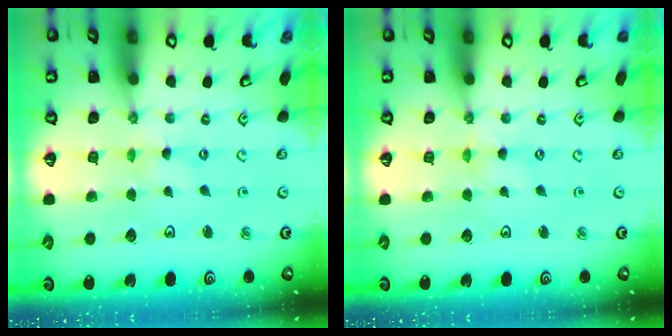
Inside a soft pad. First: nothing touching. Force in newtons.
{"total": 0.0}